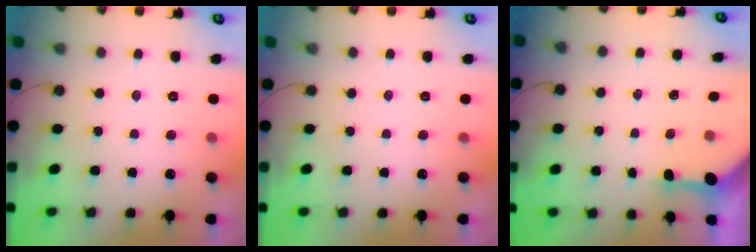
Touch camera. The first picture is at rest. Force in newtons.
{"total": 0.0}
{"total": 3.6, "press": 3.6, "slide": 0.4}